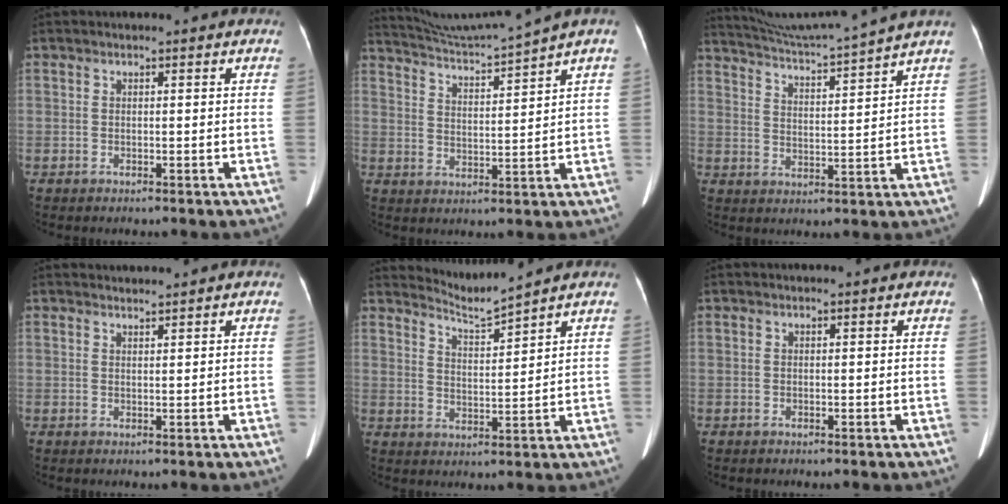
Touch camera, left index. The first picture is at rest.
{"total": 8.5, "force": [7.6, -3.0, 2.1], "torque": [-0.050, -0.017, 0.143]}
{"total": 12.3, "force": [11.3, -2.9, 3.8], "torque": [-0.078, -0.023, 0.180]}
{"total": 1.3, "force": [1.2, -0.2, -0.1], "torque": [-0.004, 0.004, 0.027]}
{"total": 4.7, "force": [4.3, -1.8, -0.2], "torque": [-0.004, -0.020, 0.090]}
{"total": 0.0}